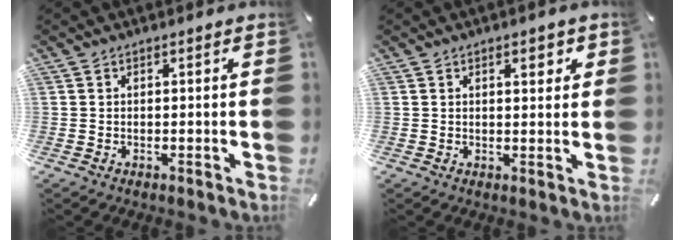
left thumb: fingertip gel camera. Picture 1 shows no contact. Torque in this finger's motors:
{"motor_torque": [0.05, -0.53, 0.10, 0.10, 0.06]}